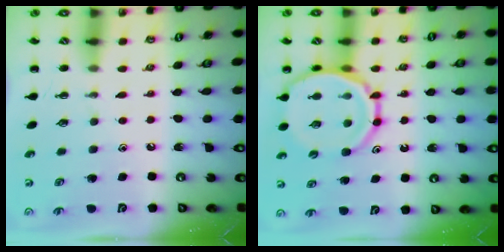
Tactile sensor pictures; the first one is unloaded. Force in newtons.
{"total": 13.0, "press": 12.6, "slide": 3.4}